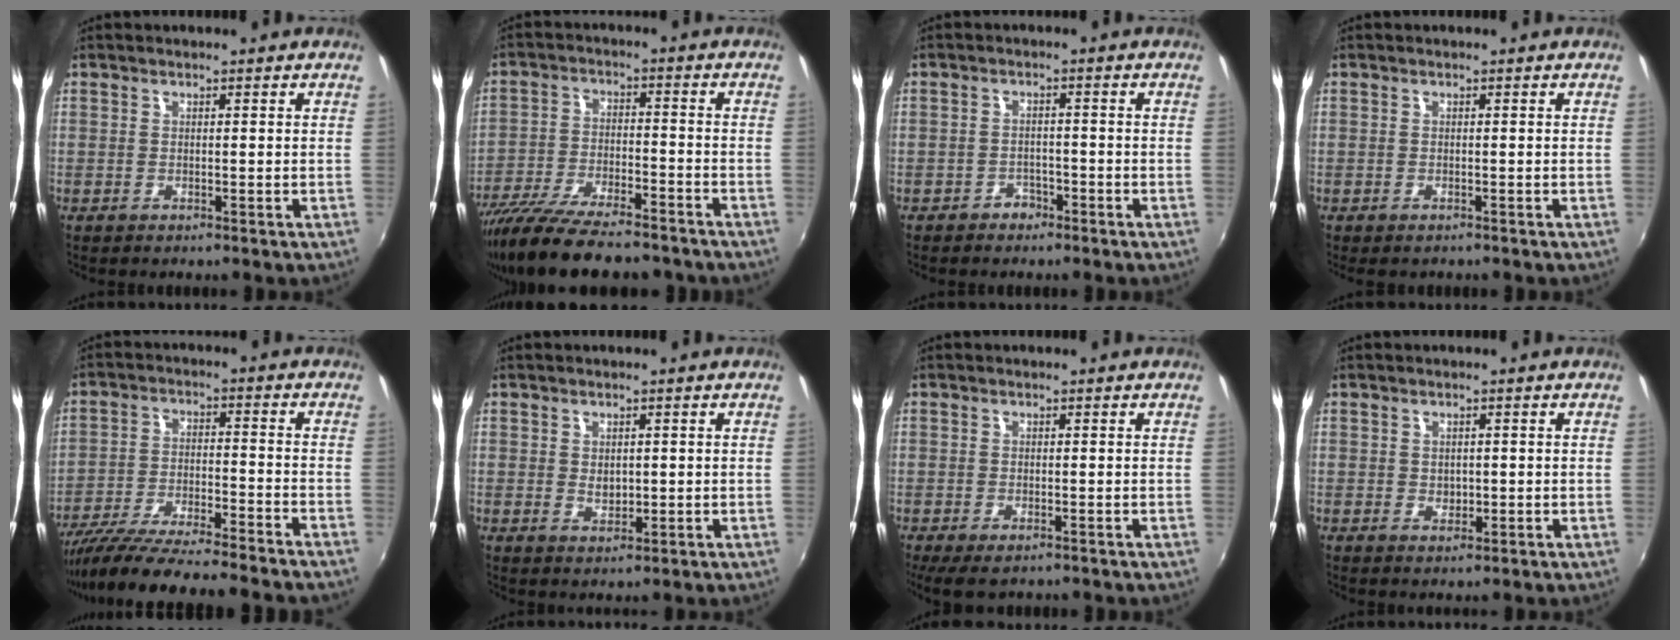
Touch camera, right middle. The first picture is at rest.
{"total": 19.2, "force": [-15.7, 4.6, 9.9], "torque": [-0.199, -0.046, -0.254]}
{"total": 2.8, "force": [-2.0, 1.9, 0.3], "torque": [-0.011, 0.004, -0.031]}
{"total": 0.9, "force": [-0.7, 0.5, 0.3], "torque": [-0.007, -0.004, -0.012]}
{"total": 18.1, "force": [-16.1, -0.2, 8.3], "torque": [-0.163, -0.039, -0.262]}
{"total": 2.4, "force": [0.2, 1.8, 1.5], "torque": [-0.021, -0.001, 0.004]}
{"total": 5.3, "force": [-3.6, 2.0, 3.3], "torque": [-0.070, -0.027, -0.056]}
{"total": 1.8, "force": [0.0, 1.5, 0.8], "torque": [-0.010, -0.001, 0.000]}